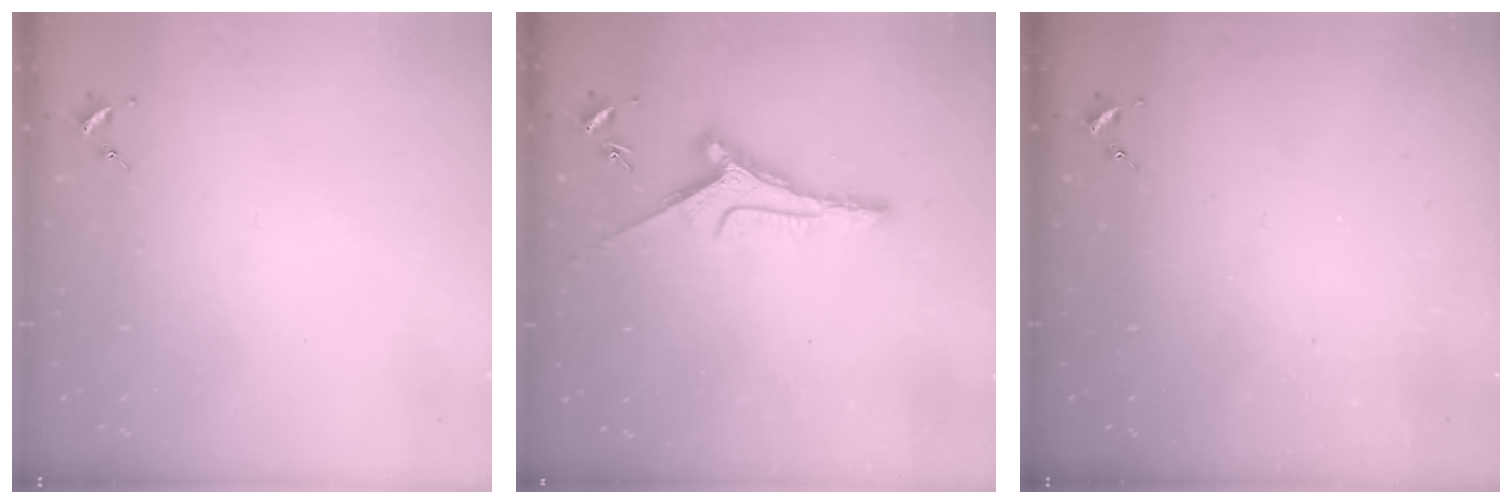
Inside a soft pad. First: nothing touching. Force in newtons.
{"total": 8.6, "press": 8.6, "slide": 0.5}
{"total": 0.0}